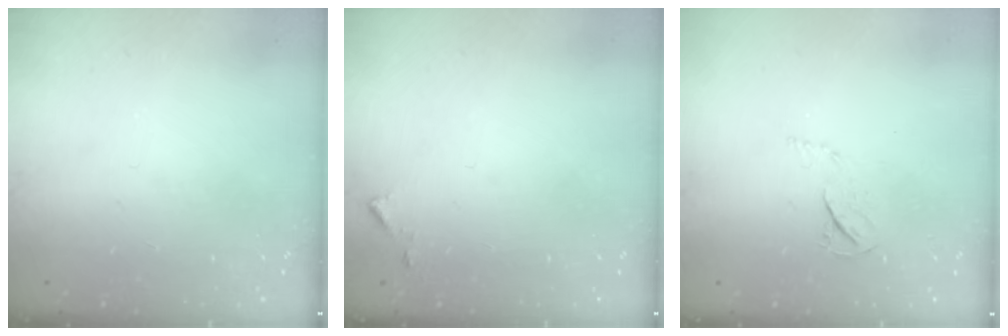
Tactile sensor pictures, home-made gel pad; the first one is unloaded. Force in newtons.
{"total": 5.3, "press": 5.2, "slide": 0.5}
{"total": 4.4, "press": 4.4, "slide": 0.6}